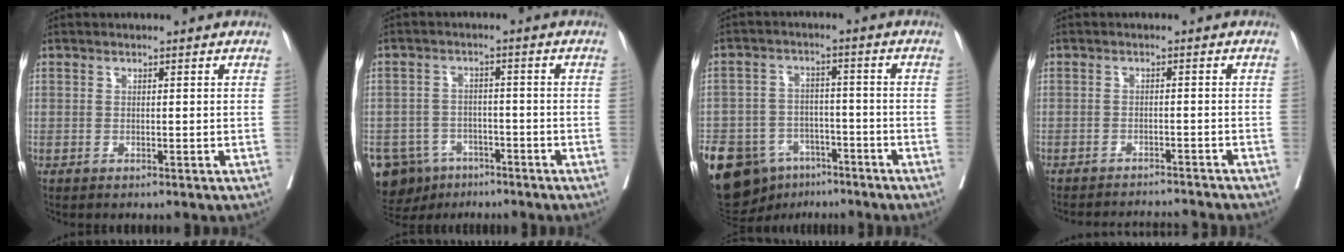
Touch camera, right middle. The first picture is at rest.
{"total": 10.0, "force": [-6.6, 7.1, 2.4], "torque": [-0.056, 0.005, -0.097]}
{"total": 21.0, "force": [-12.3, 14.0, 9.8], "torque": [-0.279, -0.008, -0.191]}
{"total": 10.3, "force": [-10.0, 0.6, 2.5], "torque": [-0.028, -0.002, -0.125]}